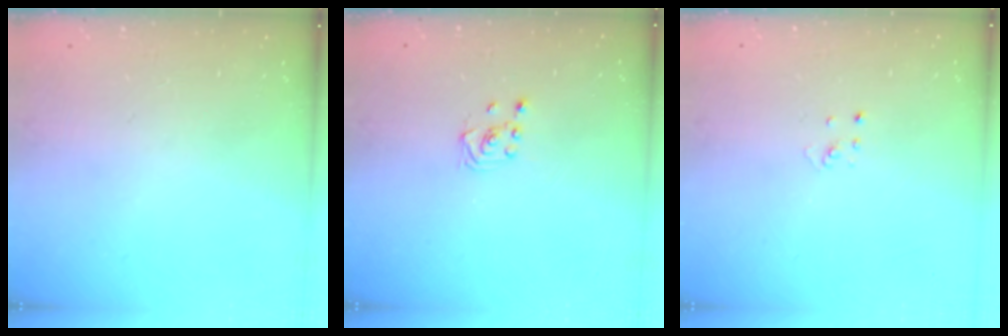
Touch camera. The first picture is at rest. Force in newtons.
{"total": 1.9, "press": 1.7, "slide": 0.8}
{"total": 2.1, "press": 2.1, "slide": 0.1}